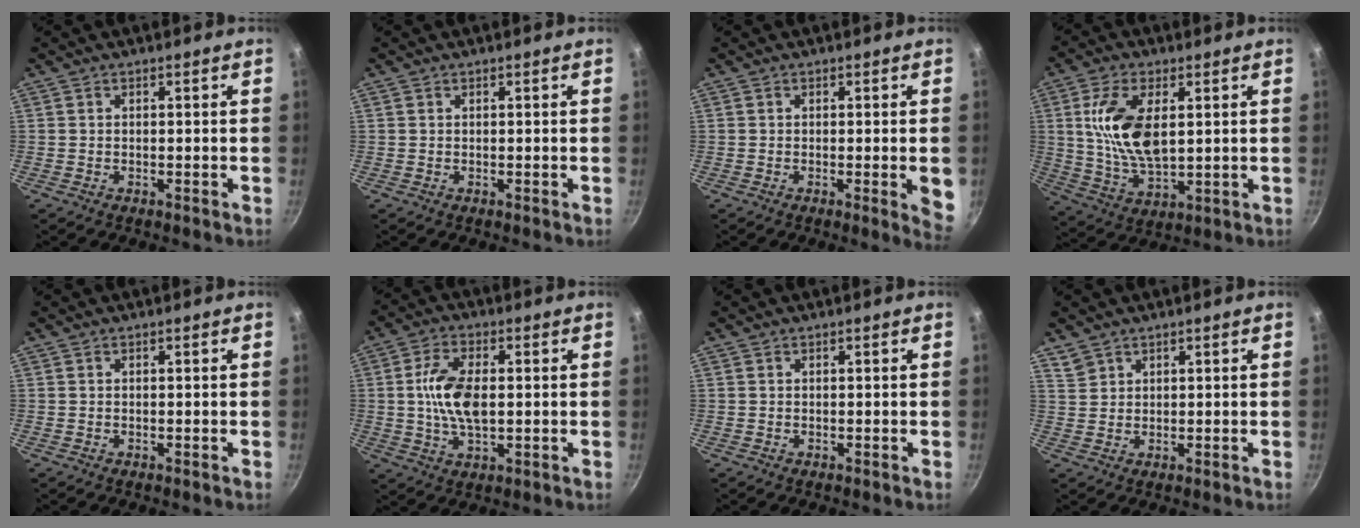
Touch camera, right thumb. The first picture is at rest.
{"total": 0.0}
{"total": 5.2, "force": [-0.8, 1.0, 5.0], "torque": [-0.047, -0.002, -0.009]}
{"total": 13.3, "force": [2.8, 6.7, 11.1], "torque": [-0.205, -0.012, 0.060]}
{"total": 0.0}
{"total": 9.8, "force": [0.5, 5.1, 8.4], "torque": [-0.158, 0.007, 0.008]}
{"total": 0.0}
{"total": 2.6, "force": [2.0, 1.7, 0.4], "torque": [0.001, 0.005, 0.044]}